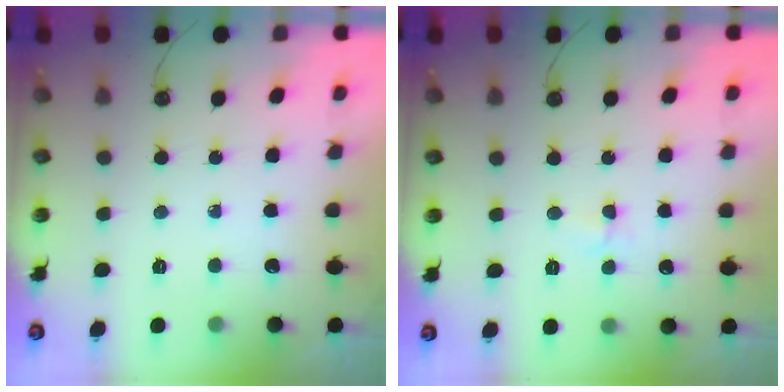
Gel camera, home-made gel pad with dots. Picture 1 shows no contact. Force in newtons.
{"total": 3.7, "press": 3.7, "slide": 0.3}